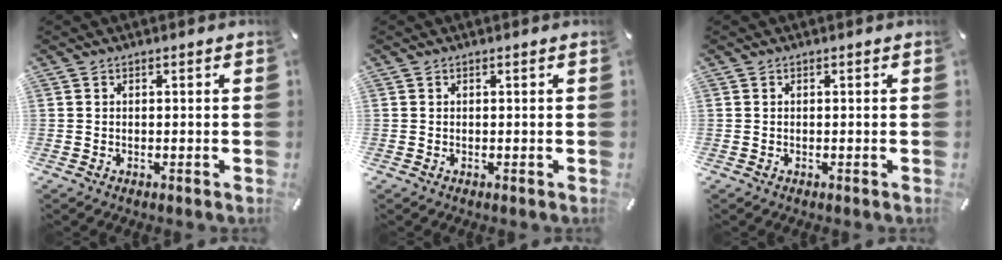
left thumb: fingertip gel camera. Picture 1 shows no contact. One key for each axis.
{"total": 0.0}
{"total": 0.0}